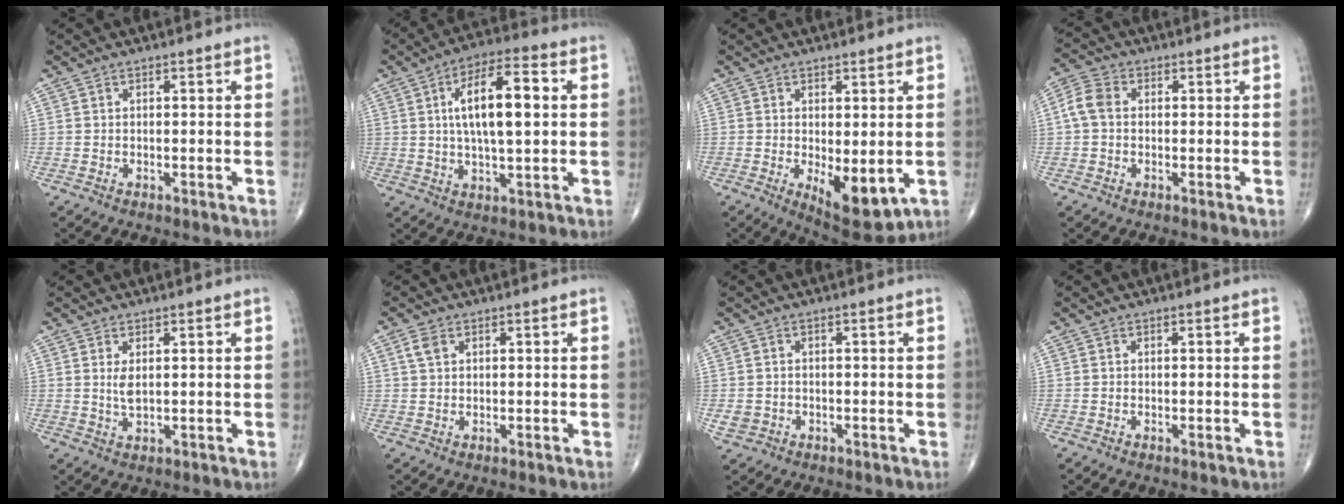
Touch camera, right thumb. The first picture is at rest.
{"total": 13.9, "force": [2.3, 5.0, 12.8], "torque": [-0.211, 0.013, 0.034]}
{"total": 8.8, "force": [-1.6, 3.7, 7.8], "torque": [-0.102, -0.022, -0.013]}
{"total": 4.9, "force": [0.2, 3.7, 3.3], "torque": [-0.071, 0.017, -0.003]}
{"total": 2.6, "force": [0.7, 1.0, 2.3], "torque": [-0.045, -0.009, 0.018]}
{"total": 2.3, "force": [1.0, 1.5, 1.5], "torque": [-0.030, 0.006, 0.021]}
{"total": 2.4, "force": [-0.6, 2.2, 0.8], "torque": [-0.006, 0.007, -0.006]}
{"total": 0.0}